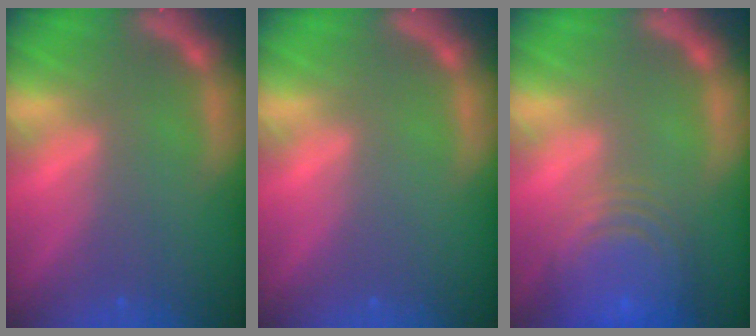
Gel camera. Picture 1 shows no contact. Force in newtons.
{"total": 0.0}
{"total": 10.0}